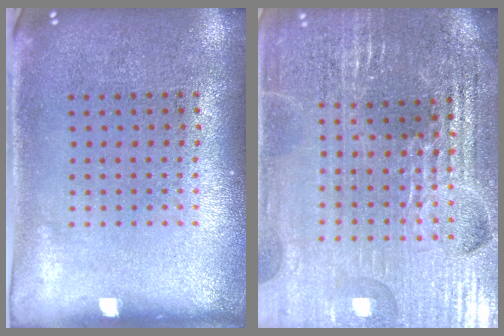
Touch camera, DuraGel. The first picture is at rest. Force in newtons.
{"total": 4.2, "press": 4.0, "slide": 1.1}